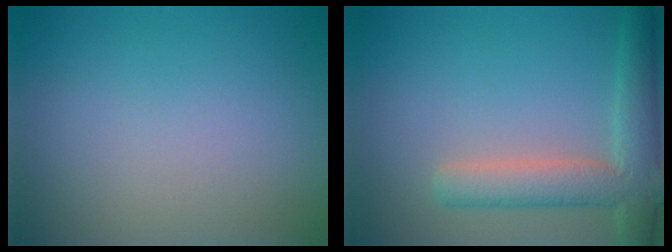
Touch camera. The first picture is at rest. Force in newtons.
{"total": 5.7, "press": 5.7, "slide": 0.6}